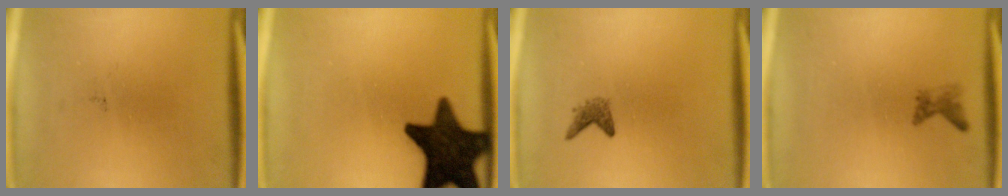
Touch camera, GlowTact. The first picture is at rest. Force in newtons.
{"total": 16.4}
{"total": 1.4}
{"total": 1.2}